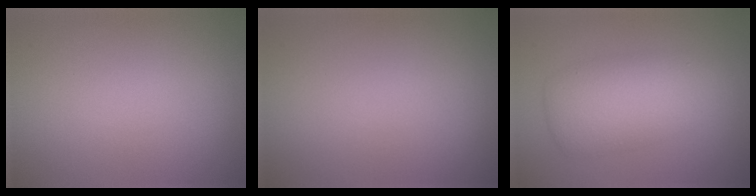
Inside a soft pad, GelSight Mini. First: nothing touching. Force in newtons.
{"total": 0.0}
{"total": 5.5, "press": 5.5, "slide": 0.0}